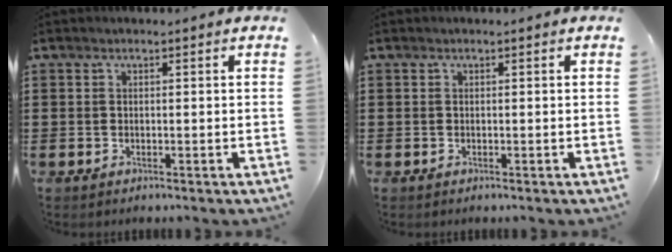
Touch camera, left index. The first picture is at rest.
{"total": 0.0}